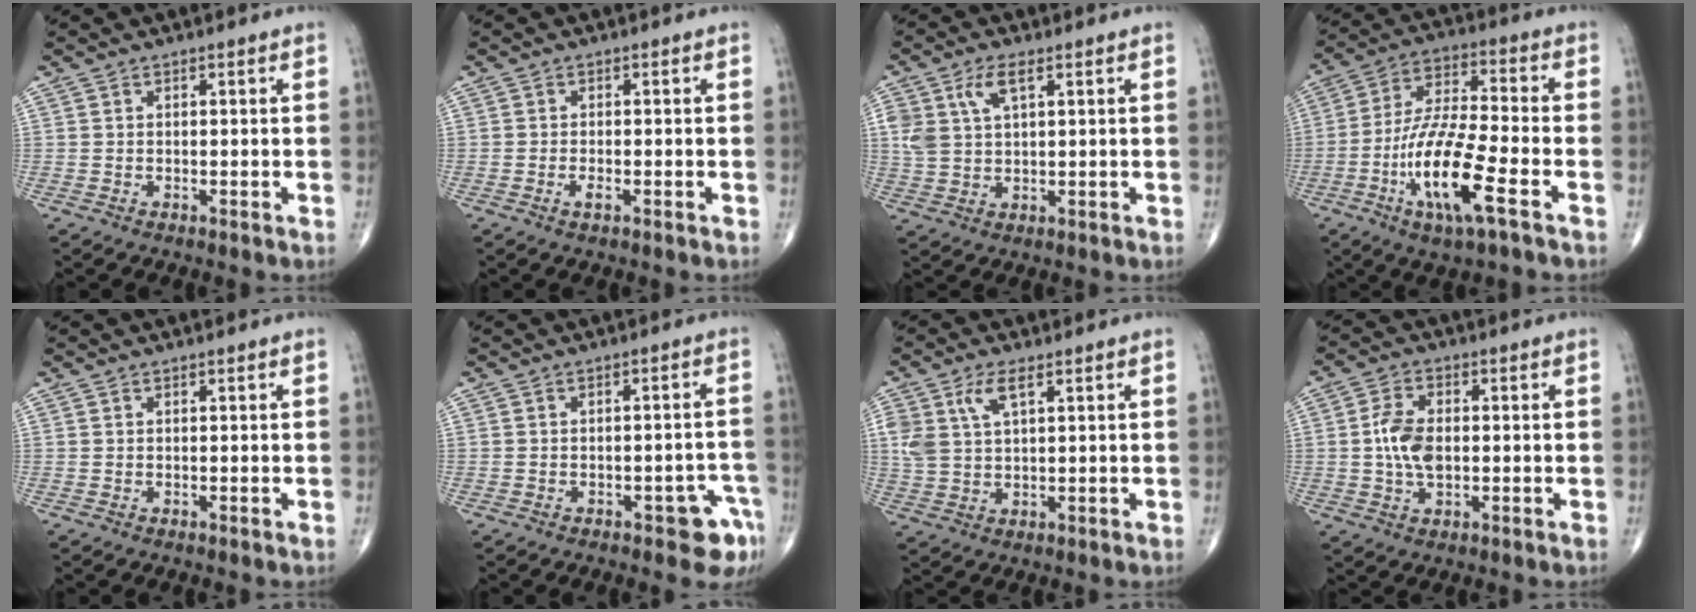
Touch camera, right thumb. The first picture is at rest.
{"total": 1.6, "force": [-0.7, 0.6, 1.3], "torque": [-0.024, 0.000, -0.014]}
{"total": 6.3, "force": [2.8, 3.0, 4.8], "torque": [-0.101, -0.001, 0.058]}
{"total": 15.0, "force": [-6.2, 3.4, 13.2], "torque": [-0.274, 0.024, -0.117]}
{"total": 0.0}
{"total": 6.2, "force": [-3.5, 2.7, 4.3], "torque": [-0.026, 0.028, -0.039]}
{"total": 6.3, "force": [2.8, 2.9, 4.9], "torque": [-0.106, -0.003, 0.059]}
{"total": 7.2, "force": [-0.1, 4.2, 5.9], "torque": [-0.111, 0.005, -0.005]}